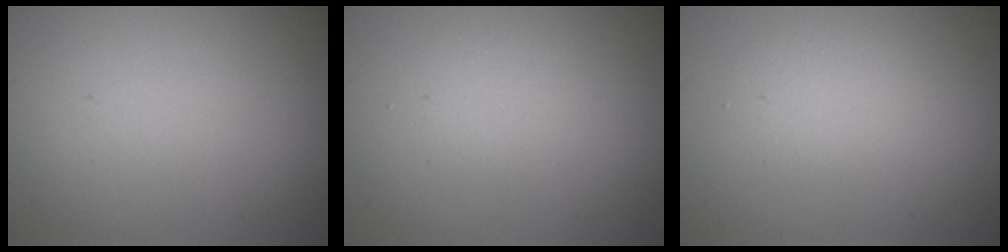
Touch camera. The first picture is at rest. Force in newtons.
{"total": 1.6, "press": 1.6, "slide": 0.1}
{"total": 2.1, "press": 2.1, "slide": 0.0}